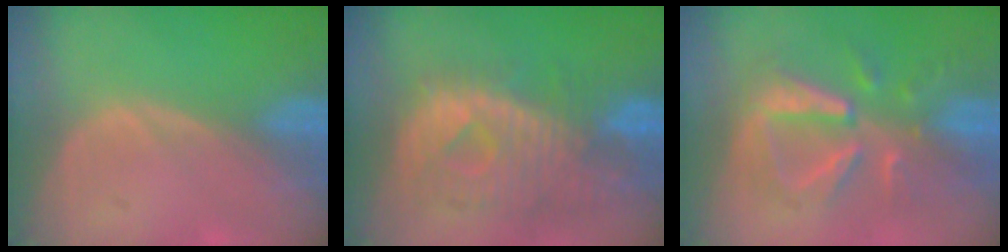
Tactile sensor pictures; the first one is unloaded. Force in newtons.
{"total": 10.9, "press": 9.7, "slide": 5.1}
{"total": 8.3, "press": 8.2, "slide": 0.8}